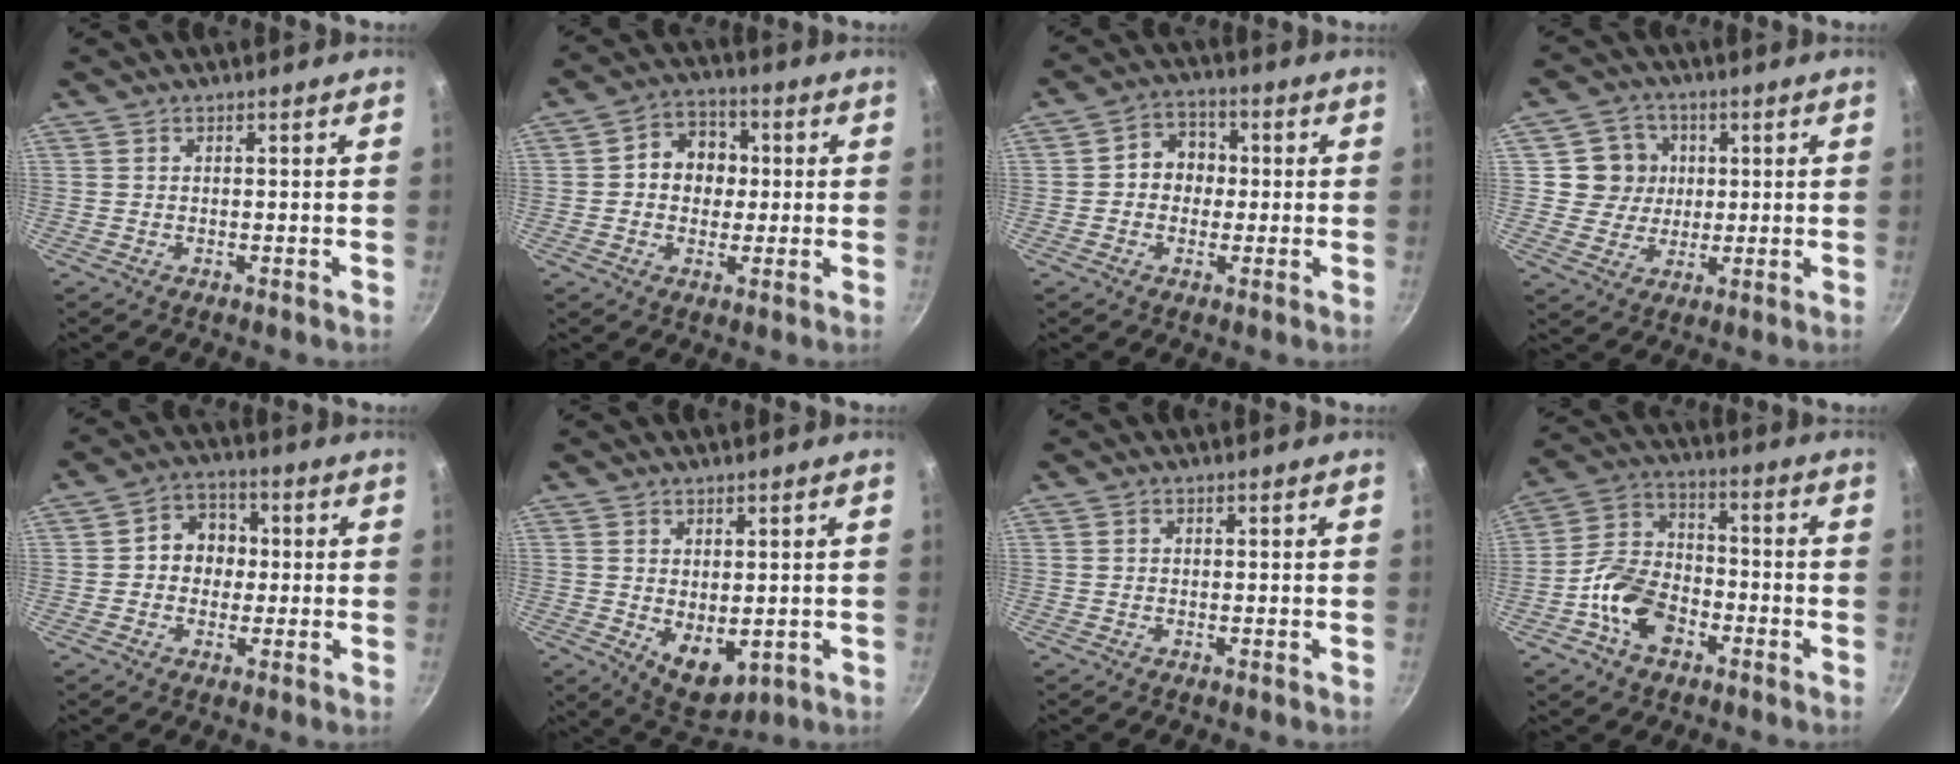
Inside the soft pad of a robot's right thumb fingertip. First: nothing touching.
{"total": 8.7, "force": [0.5, 7.3, 4.8], "torque": [-0.033, 0.014, -0.004]}
{"total": 6.8, "force": [0.0, 5.8, 3.5], "torque": [-0.015, 0.015, -0.011]}
{"total": 8.0, "force": [1.4, 7.6, 1.8], "torque": [0.008, 0.004, 0.018]}
{"total": 7.5, "force": [0.1, 6.5, 3.8], "torque": [-0.018, 0.016, -0.010]}
{"total": 7.2, "force": [-0.1, 4.5, 5.6], "torque": [-0.062, -0.017, 0.018]}
{"total": 0.6, "force": [0.0, 0.6, 0.2], "torque": [-0.002, 0.003, -0.001]}
{"total": 12.3, "force": [-5.2, 8.3, 7.5], "torque": [-0.120, 0.044, -0.110]}